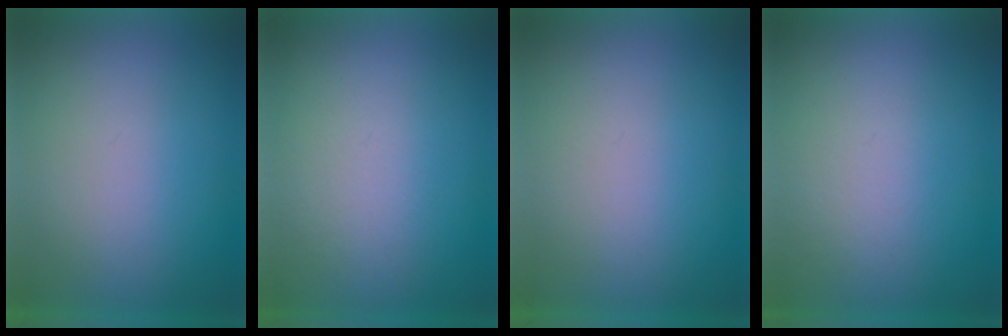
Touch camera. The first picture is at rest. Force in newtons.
{"total": 3.5}
{"total": 1.0}
{"total": 3.2}